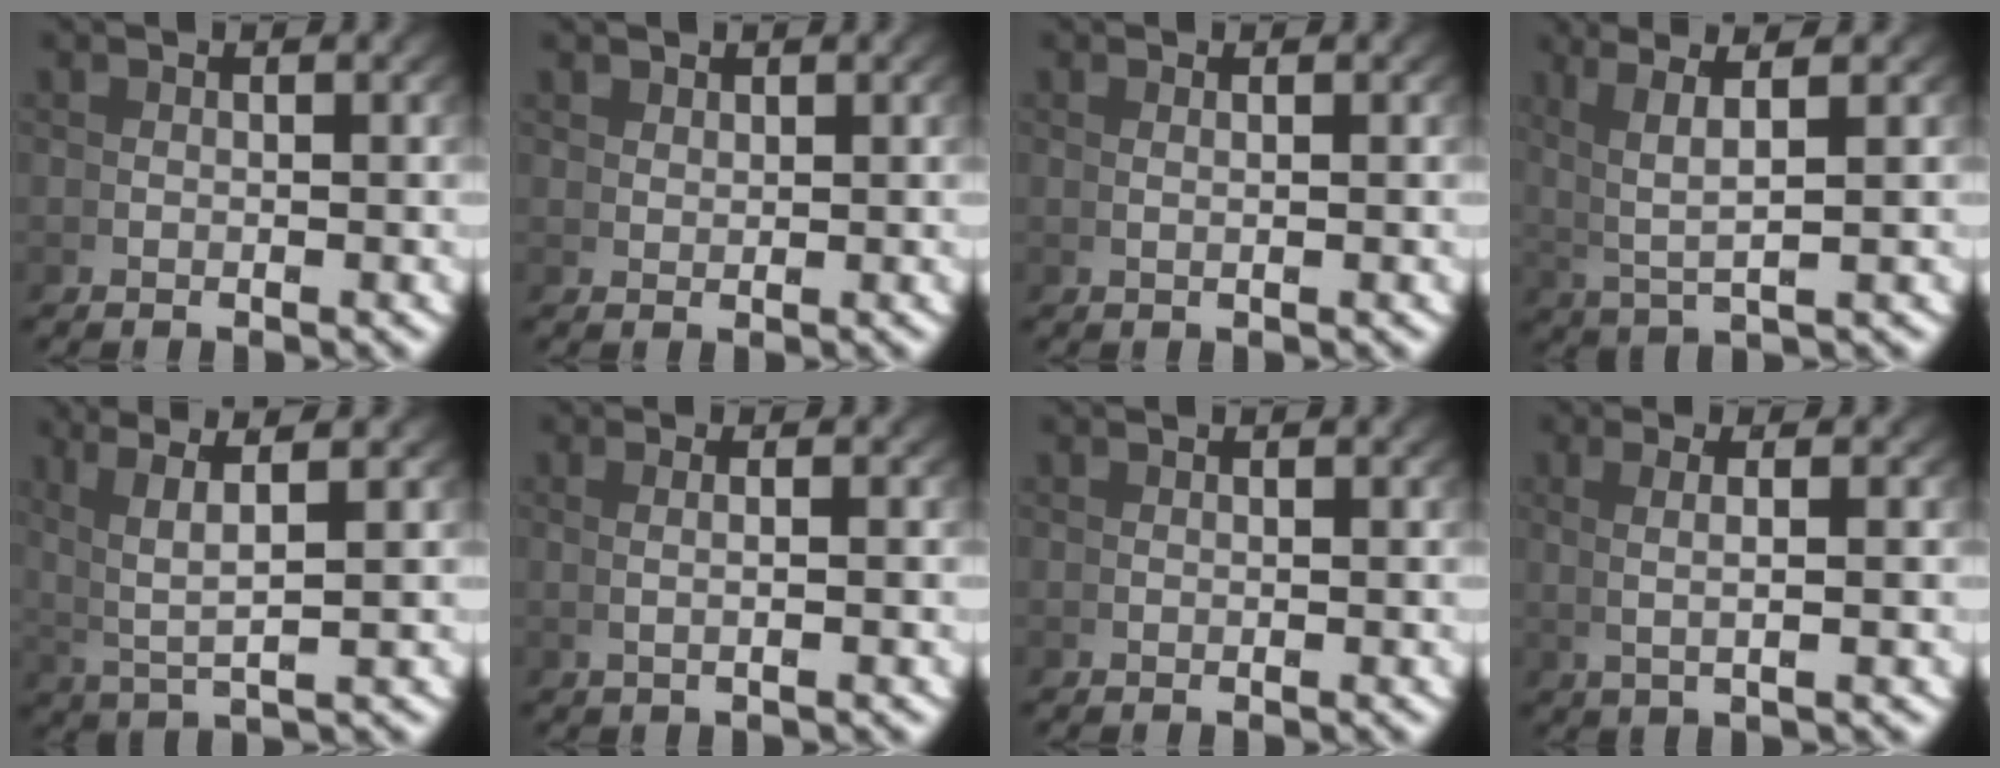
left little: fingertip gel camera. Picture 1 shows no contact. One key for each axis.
{"total": 1.5, "fx": 1.3, "fy": -0.8, "fz": -0.2, "tx": 0.015, "ty": -0.001, "tz": 0.034}
{"total": 0.9, "fx": 0.4, "fy": -0.7, "fz": 0.4, "tx": -0.006, "ty": 0.000, "tz": 0.010}
{"total": 5.3, "fx": 2.8, "fy": 1.2, "fz": 4.4, "tx": -0.070, "ty": 0.011, "tz": 0.049}
{"total": 5.9, "fx": 3.0, "fy": 1.7, "fz": 4.8, "tx": -0.078, "ty": 0.011, "tz": 0.053}
{"total": 1.5, "fx": 0.3, "fy": -0.8, "fz": 1.2, "tx": -0.023, "ty": 0.005, "tz": 0.006}
{"total": 0.0}
{"total": 3.0, "fx": 1.2, "fy": -0.3, "fz": 2.8, "tx": -0.041, "ty": 0.016, "tz": 0.023}